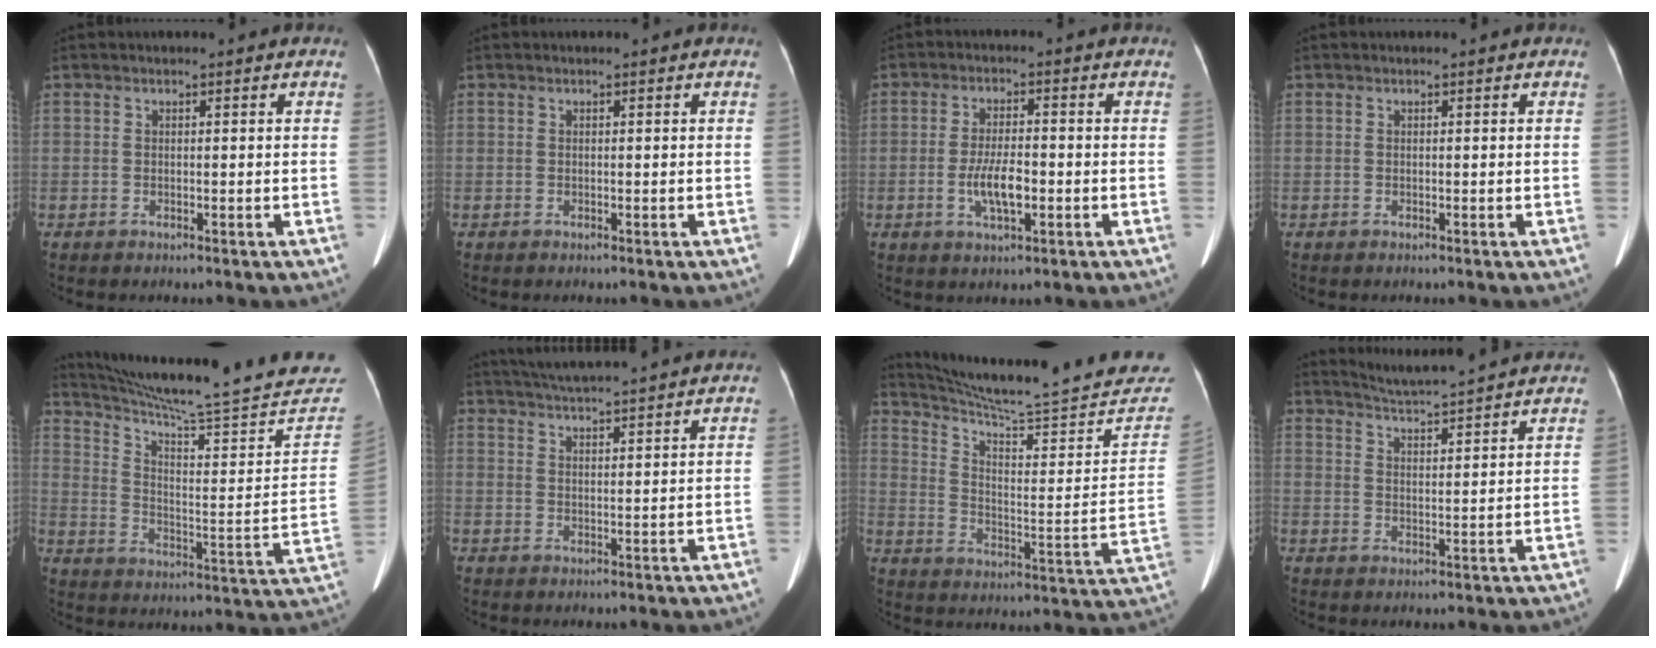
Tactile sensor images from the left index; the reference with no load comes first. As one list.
[{"total": 0.0}, {"total": 5.5, "force": [-1.6, 1.5, 5.1], "torque": [-0.098, -0.009, -0.027]}, {"total": 0.0}, {"total": 29.9, "force": [27.3, 0.4, 12.1], "torque": [-0.192, -0.135, 0.349]}, {"total": 13.6, "force": [12.5, -0.4, 5.4], "torque": [-0.096, 0.009, 0.170]}, {"total": 29.5, "force": [27.4, 1.1, 10.9], "torque": [-0.170, -0.132, 0.351]}, {"total": 14.0, "force": [13.2, -0.2, 4.4], "torque": [-0.078, -0.008, 0.173]}]